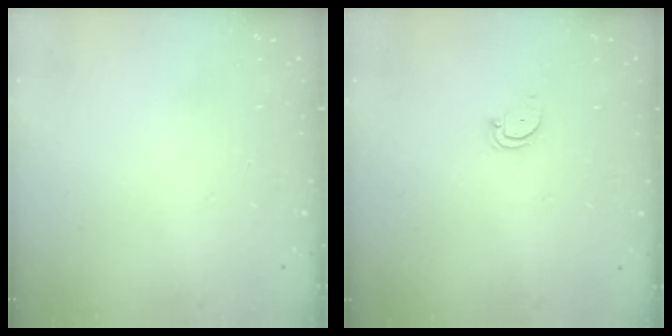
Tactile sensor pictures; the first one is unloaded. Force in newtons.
{"total": 2.6, "press": 2.6, "slide": 0.0}